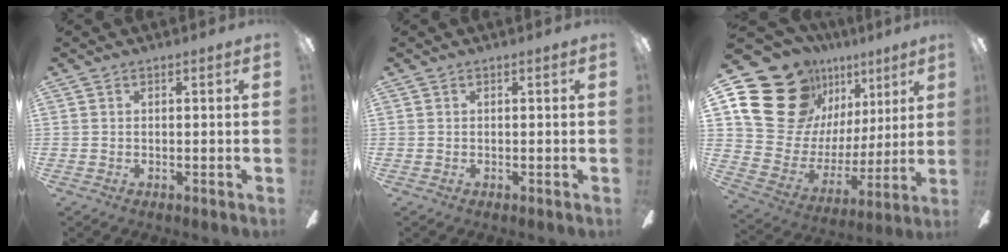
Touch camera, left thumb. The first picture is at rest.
{"total": 0.0}
{"total": 22.9, "force": [13.6, 15.7, 9.7], "torque": [-0.156, -0.080, 0.276]}